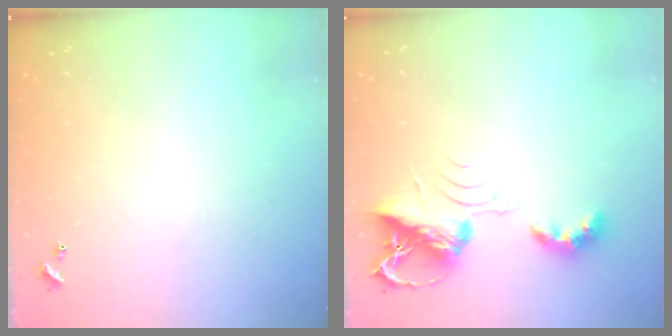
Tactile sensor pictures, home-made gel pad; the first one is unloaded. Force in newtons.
{"total": 7.7, "press": 7.7, "slide": 0.5}